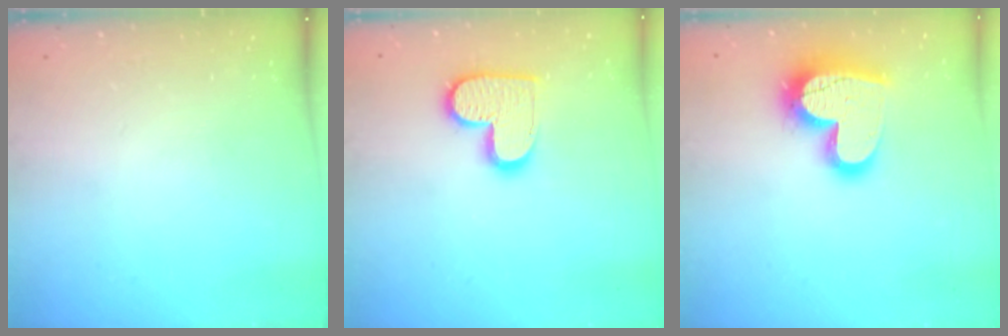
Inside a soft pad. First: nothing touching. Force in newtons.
{"total": 12.8, "press": 12.8, "slide": 0.9}
{"total": 17.8, "press": 17.7, "slide": 1.7}